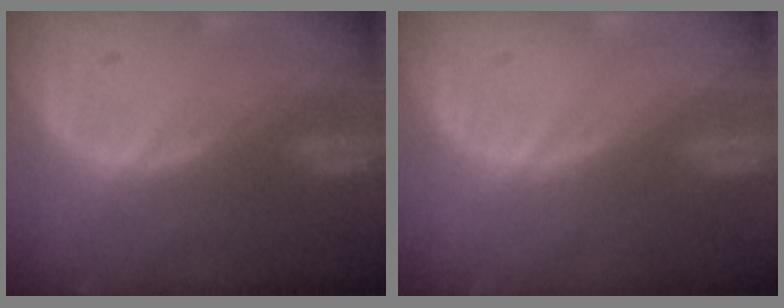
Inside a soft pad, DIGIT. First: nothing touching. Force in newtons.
{"total": 0.0}